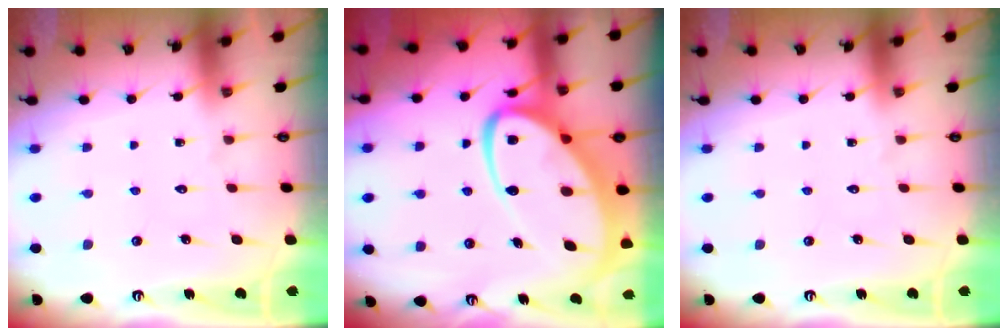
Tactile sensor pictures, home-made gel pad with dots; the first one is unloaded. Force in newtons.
{"total": 16.8, "press": 16.7, "slide": 1.8}
{"total": 0.0}